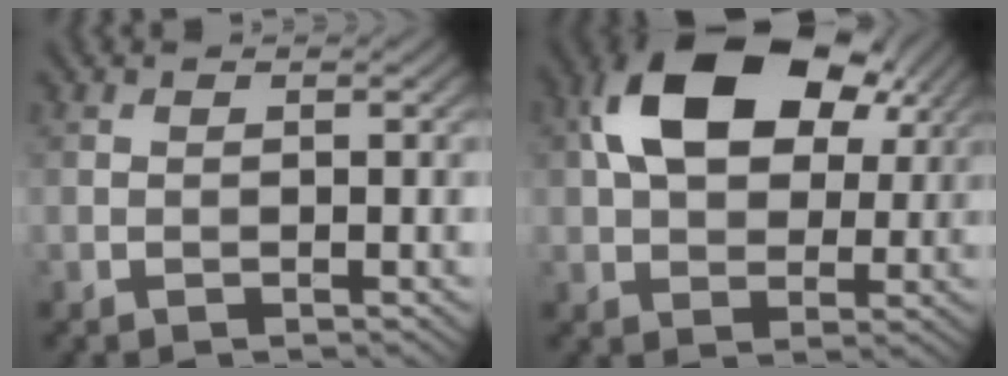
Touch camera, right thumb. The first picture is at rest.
{"total": 15.1, "force": [5.3, 9.4, 10.5], "torque": [-0.206, 0.021, 0.093]}